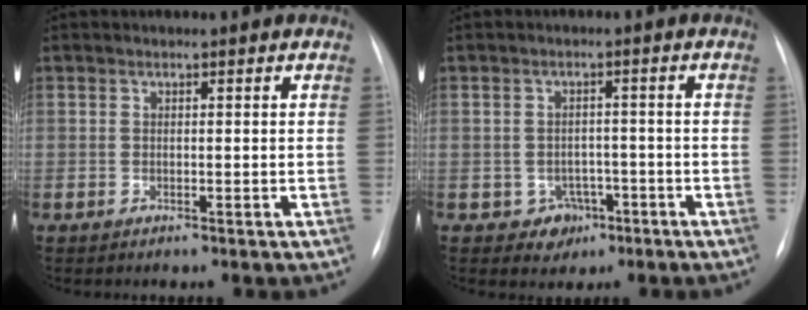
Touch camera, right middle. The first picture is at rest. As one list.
[{"total": 3.7, "force": [-1.7, 3.2, 0.7], "torque": [0.000, 0.013, -0.015]}]